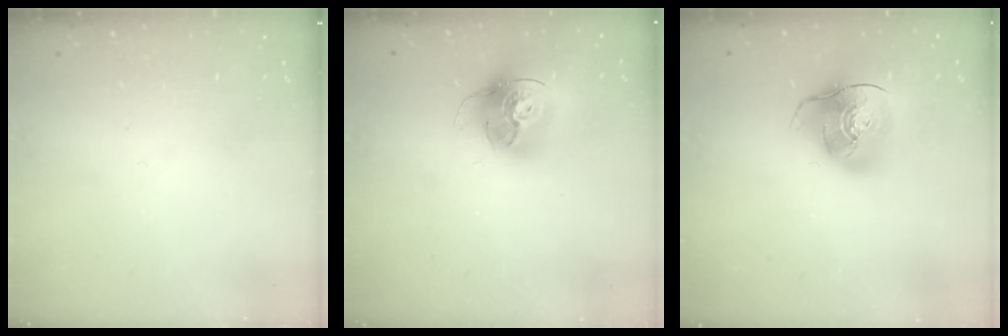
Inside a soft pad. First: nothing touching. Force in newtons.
{"total": 17.1, "press": 17.0, "slide": 1.9}
{"total": 14.0, "press": 13.8, "slide": 2.3}